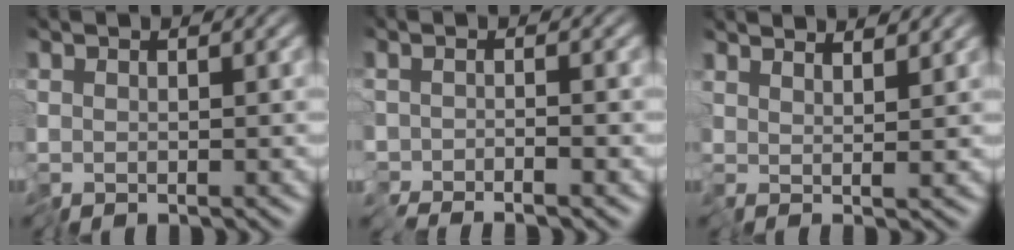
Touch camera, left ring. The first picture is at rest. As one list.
[{"total": 1.1, "force": [-1.0, -0.5, 0.0], "torque": [-0.002, -0.006, -0.020]}, {"total": 3.3, "force": [3.1, 0.1, 1.2], "torque": [-0.018, 0.010, 0.033]}]